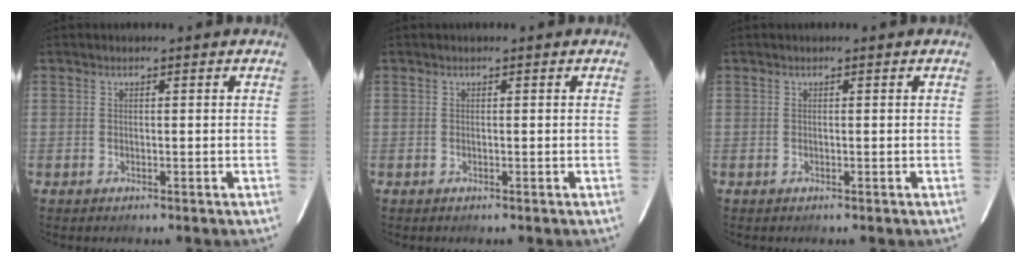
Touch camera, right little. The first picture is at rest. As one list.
[{"total": 0.0}, {"total": 0.0}]